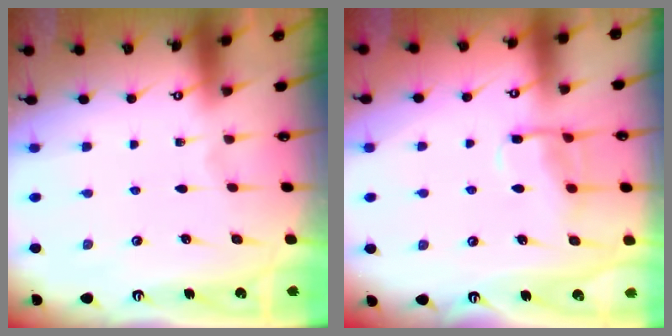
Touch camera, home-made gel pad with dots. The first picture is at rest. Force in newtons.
{"total": 9.9, "press": 9.8, "slide": 0.8}